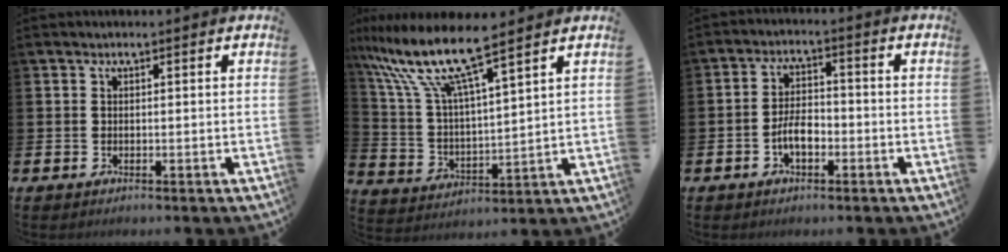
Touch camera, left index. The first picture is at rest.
{"total": 10.8, "force": [8.9, 1.2, 5.9], "torque": [-0.155, -0.048, 0.150]}
{"total": 4.1, "force": [-1.6, 2.1, 3.1], "torque": [-0.057, 0.004, -0.033]}